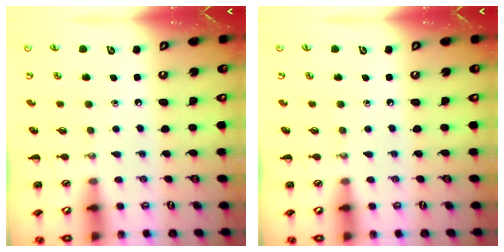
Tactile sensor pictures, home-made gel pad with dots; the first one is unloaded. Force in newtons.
{"total": 0.0}